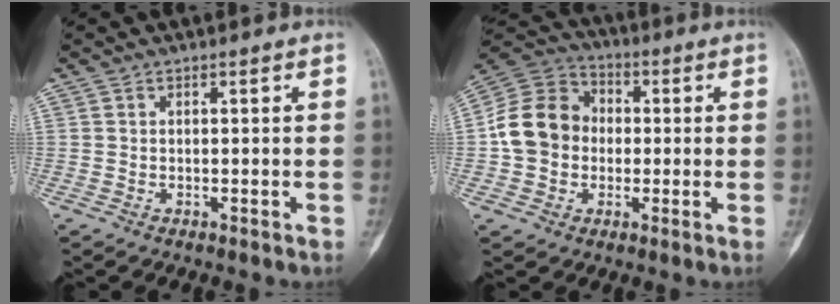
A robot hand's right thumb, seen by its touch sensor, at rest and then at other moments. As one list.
[{"total": 13.1, "force": [-0.5, 11.1, 6.9], "torque": [-0.104, 0.031, -0.020]}]